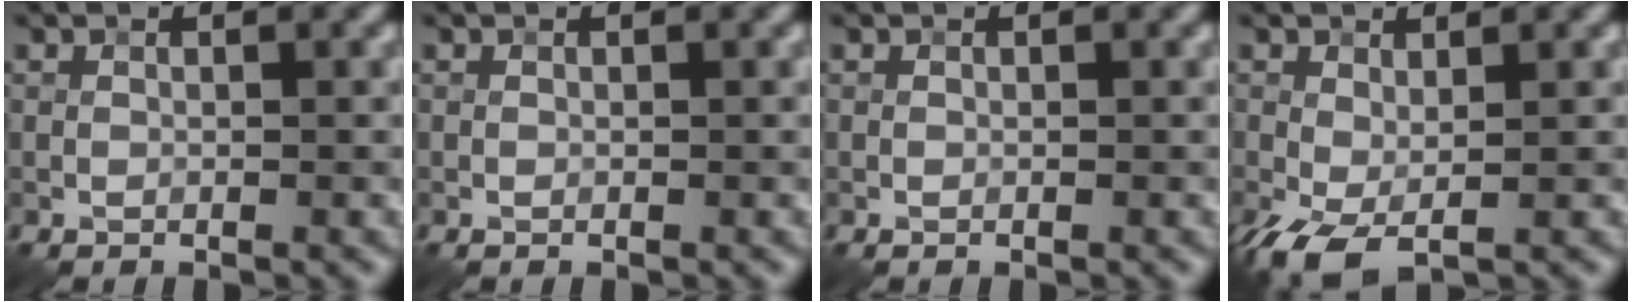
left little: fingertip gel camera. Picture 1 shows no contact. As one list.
[{"total": 0.0}, {"total": 0.0}, {"total": 4.3, "force": [-1.4, 2.2, 3.4], "torque": [-0.091, -0.010, -0.028]}]